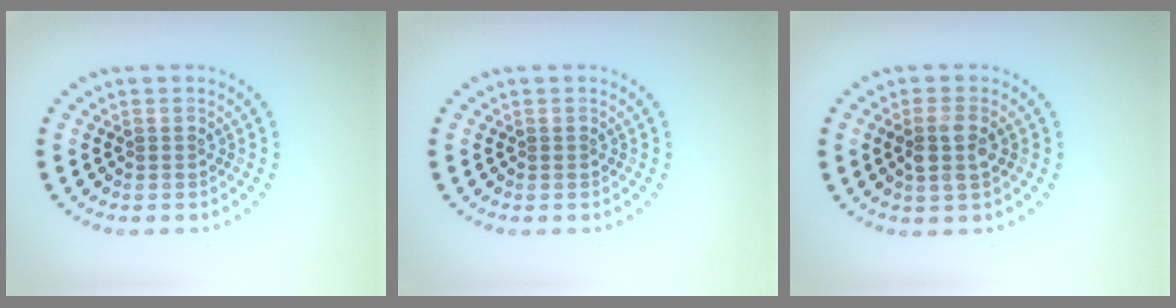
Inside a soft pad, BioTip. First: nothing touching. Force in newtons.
{"total": 0.0}
{"total": 2.7, "press": 2.5, "slide": 1.0}